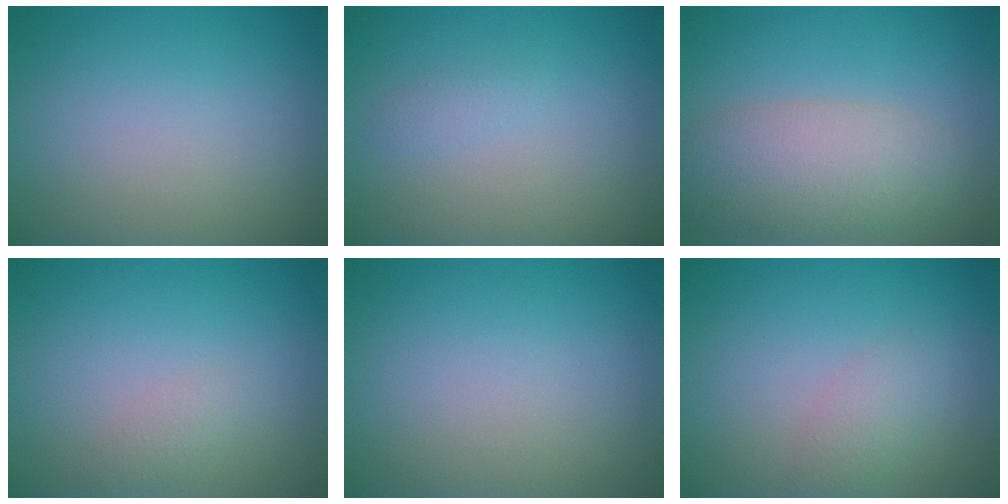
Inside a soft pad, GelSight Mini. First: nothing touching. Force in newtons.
{"total": 0.8, "press": 0.7, "slide": 0.1}
{"total": 5.9, "press": 5.9, "slide": 0.4}
{"total": 1.1, "press": 1.1, "slide": 0.0}
{"total": 0.0}
{"total": 1.8, "press": 1.8, "slide": 0.0}